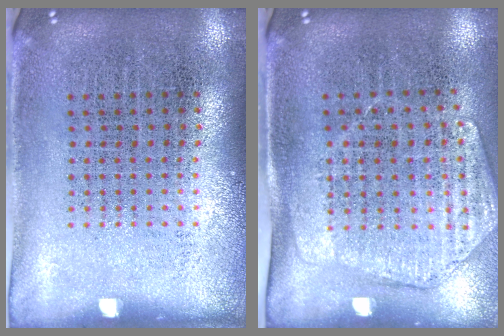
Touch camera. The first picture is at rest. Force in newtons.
{"total": 1.7, "press": 1.5, "slide": 0.9}